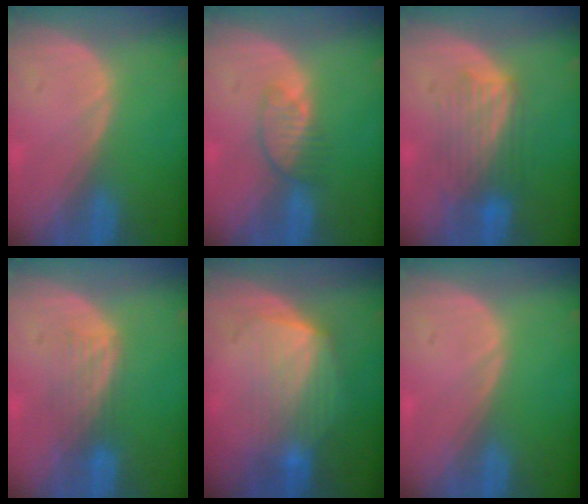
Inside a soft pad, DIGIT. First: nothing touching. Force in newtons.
{"total": 3.7, "press": 3.3, "slide": 1.6}
{"total": 6.1, "press": 6.1, "slide": 0.6}
{"total": 4.4, "press": 3.7, "slide": 2.3}
{"total": 6.7, "press": 6.7, "slide": 0.7}
{"total": 0.0}